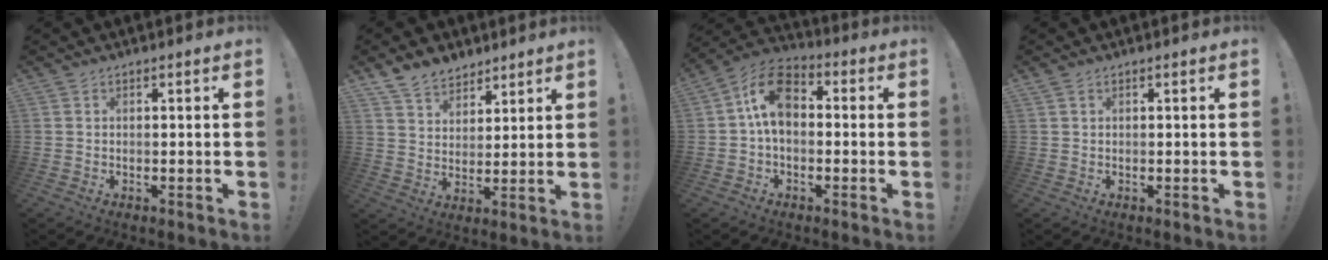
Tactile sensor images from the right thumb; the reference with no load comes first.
{"total": 9.0, "force": [7.0, 5.2, 1.9], "torque": [-0.044, -0.046, 0.141]}
{"total": 11.7, "force": [1.4, 8.1, 8.3], "torque": [-0.142, 0.019, 0.034]}
{"total": 0.7, "force": [0.4, 0.3, 0.4], "torque": [-0.010, 0.001, 0.009]}